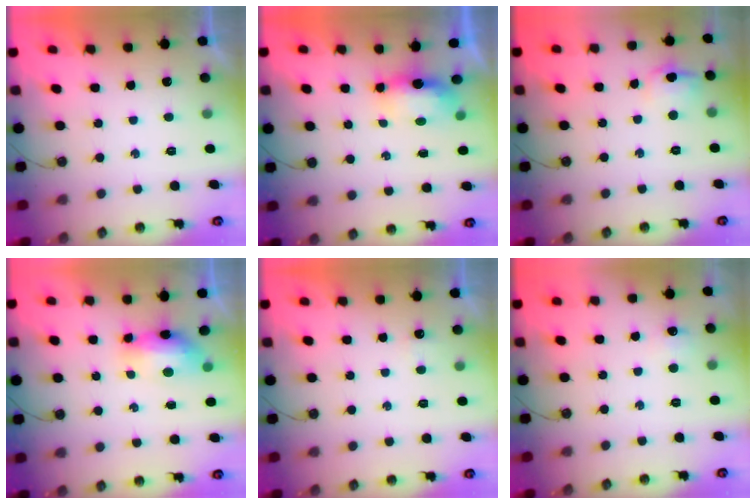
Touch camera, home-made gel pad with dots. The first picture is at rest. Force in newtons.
{"total": 6.1, "press": 6.0, "slide": 0.5}
{"total": 7.3, "press": 7.2, "slide": 1.3}
{"total": 7.5, "press": 7.4, "slide": 1.1}
{"total": 2.2, "press": 2.1, "slide": 0.4}
{"total": 5.0, "press": 4.9, "slide": 0.7}